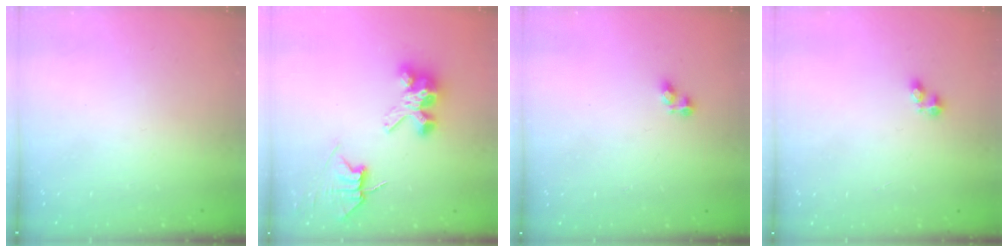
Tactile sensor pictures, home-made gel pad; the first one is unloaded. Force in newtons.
{"total": 7.6, "press": 7.6, "slide": 0.8}
{"total": 2.8, "press": 2.8, "slide": 0.3}
{"total": 3.4, "press": 3.4, "slide": 0.5}